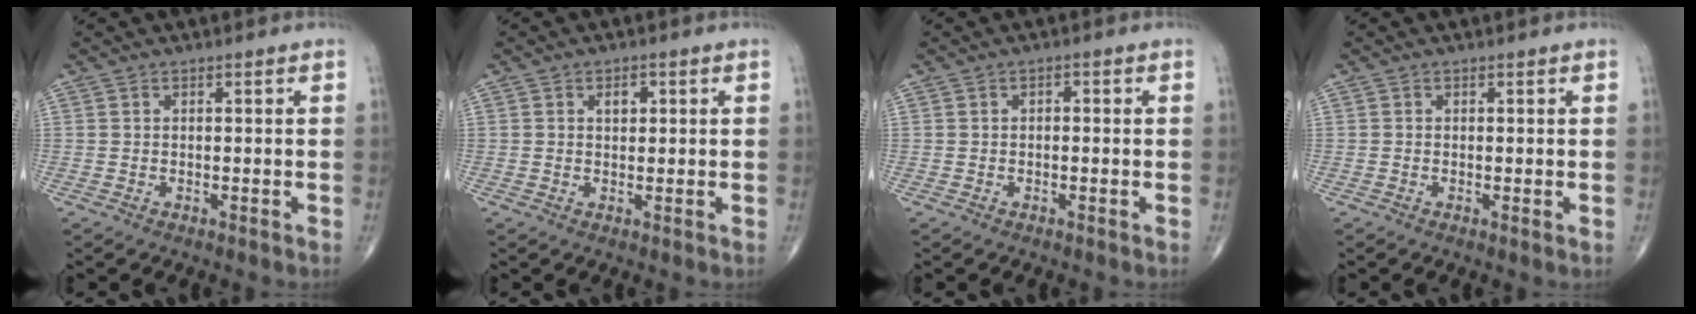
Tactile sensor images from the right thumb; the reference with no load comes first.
{"total": 2.2, "force": [0.7, 1.4, 1.5], "torque": [-0.016, 0.000, 0.009]}
{"total": 0.9, "force": [0.1, 0.6, 0.7], "torque": [-0.007, 0.002, -0.002]}
{"total": 0.5, "force": [0.1, 0.1, 0.5], "torque": [-0.010, -0.002, -0.001]}